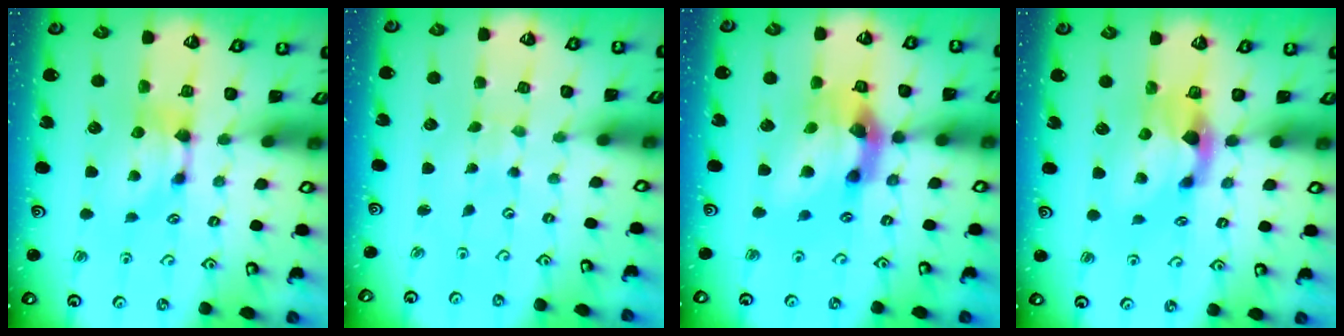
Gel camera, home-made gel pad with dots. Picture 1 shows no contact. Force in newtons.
{"total": 5.5, "press": 5.5, "slide": 0.3}
{"total": 9.2, "press": 8.7, "slide": 2.9}
{"total": 2.2, "press": 1.9, "slide": 1.2}